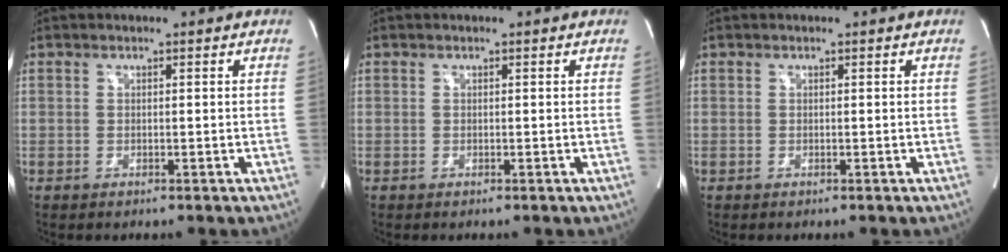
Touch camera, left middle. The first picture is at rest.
{"total": 0.0}
{"total": 0.0}